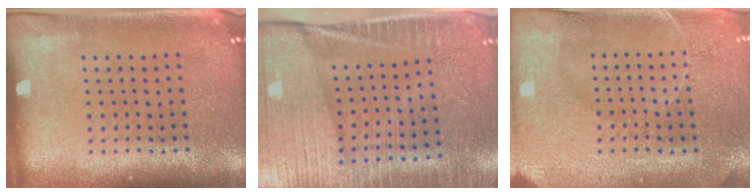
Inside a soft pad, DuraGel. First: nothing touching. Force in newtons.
{"total": 4.2, "press": 3.6, "slide": 2.1}
{"total": 3.0, "press": 2.9, "slide": 0.3}